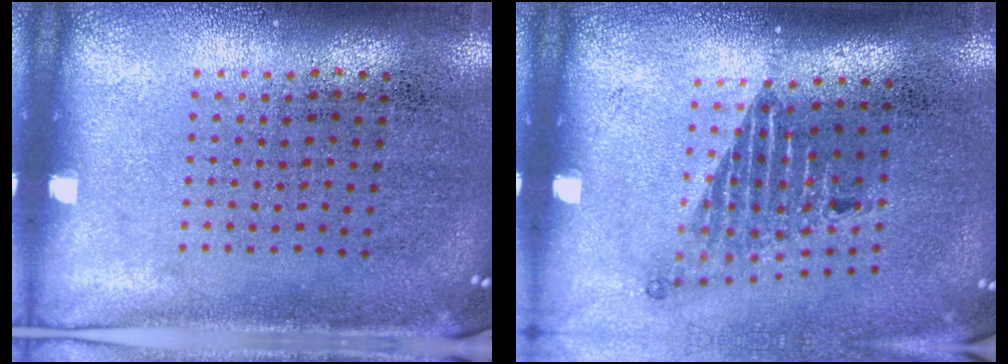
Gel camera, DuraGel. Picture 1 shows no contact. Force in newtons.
{"total": 1.7, "press": 1.2, "slide": 1.2}